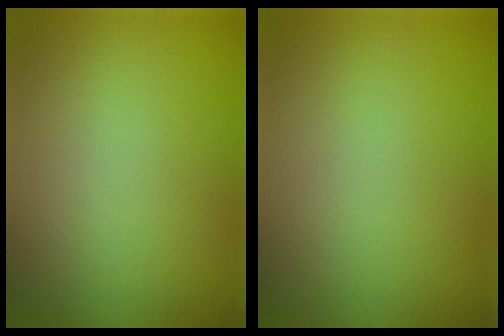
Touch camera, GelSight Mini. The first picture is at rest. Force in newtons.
{"total": 0.0}